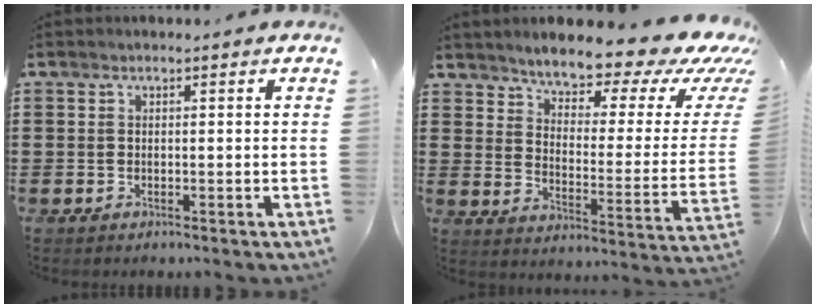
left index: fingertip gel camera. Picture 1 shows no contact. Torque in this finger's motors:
{"motor_torque": [2.14, 0.00, 1.05, 0.06]}